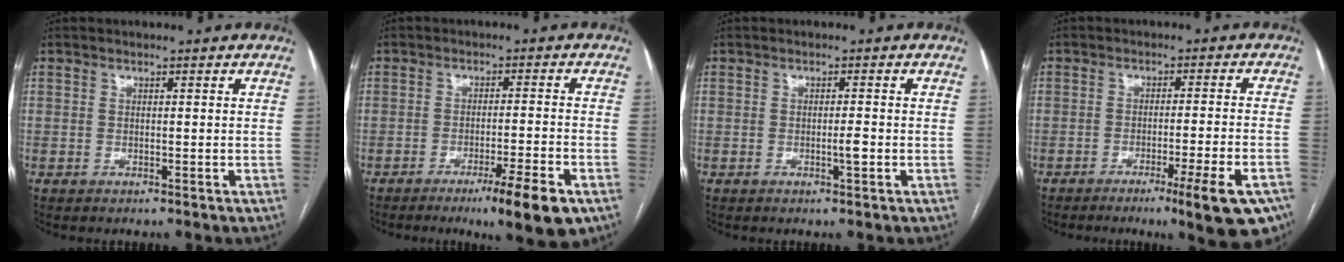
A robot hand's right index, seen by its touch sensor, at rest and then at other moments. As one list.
[{"total": 8.8, "force": [-5.2, 0.1, 7.1], "torque": [-0.098, -0.017, -0.079]}, {"total": 1.6, "force": [-0.5, 0.0, 1.6], "torque": [-0.027, -0.001, -0.009]}, {"total": 12.0, "force": [-7.7, 0.6, 9.1], "torque": [-0.074, -0.004, -0.107]}]